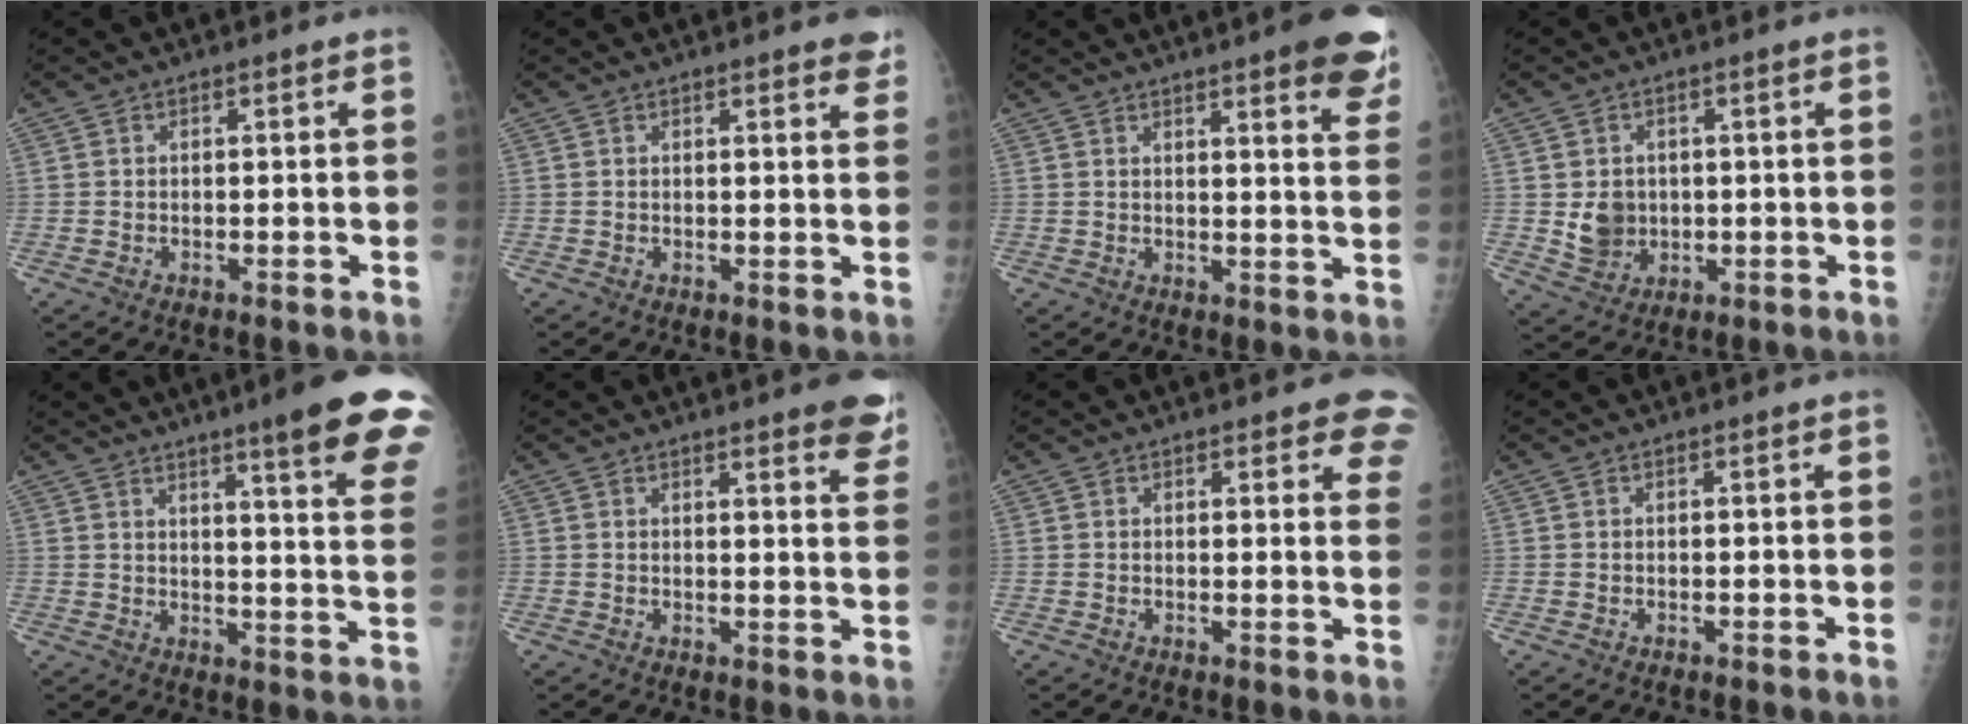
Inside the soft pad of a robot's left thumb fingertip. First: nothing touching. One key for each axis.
{"total": 4.0, "fx": 3.2, "fy": 1.0, "fz": 2.3, "tx": -0.012, "ty": -0.008, "tz": 0.027}
{"total": 12.4, "fx": 8.2, "fy": 2.2, "fz": 9.0, "tx": -0.081, "ty": -0.034, "tz": 0.086}
{"total": 5.6, "fx": 0.1, "fy": 4.9, "fz": 2.6, "tx": -0.018, "ty": -0.003, "tz": 0.015}
{"total": 18.6, "fx": 12.6, "fy": 1.5, "fz": 13.7, "tx": -0.152, "ty": -0.063, "tz": 0.149}
{"total": 8.8, "fx": 6.5, "fy": 1.7, "fz": 5.6, "tx": -0.042, "ty": -0.027, "tz": 0.064}
{"total": 7.3, "fx": 5.2, "fy": 2.4, "fz": 4.5, "tx": -0.018, "ty": -0.017, "tz": 0.045}
{"total": 0.0}